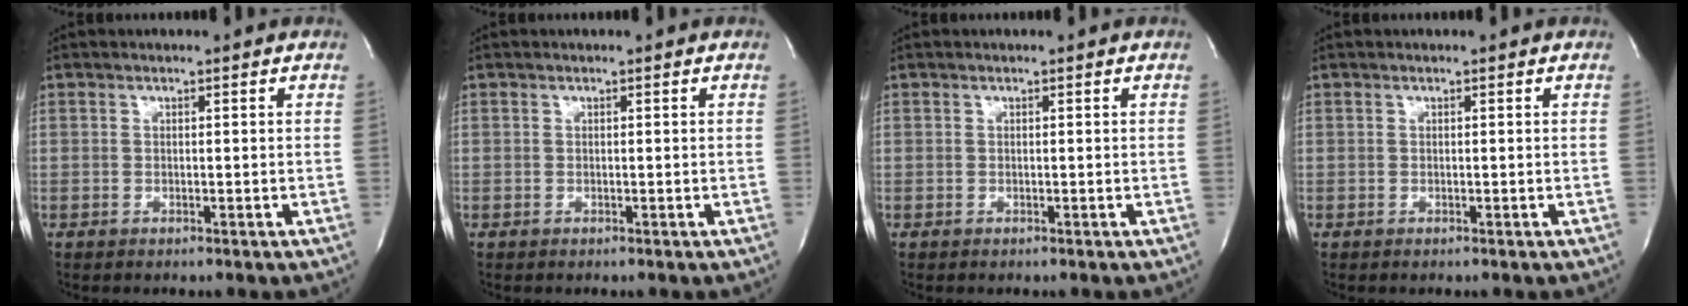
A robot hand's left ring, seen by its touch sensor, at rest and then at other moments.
{"total": 0.0}
{"total": 0.0}
{"total": 0.0}